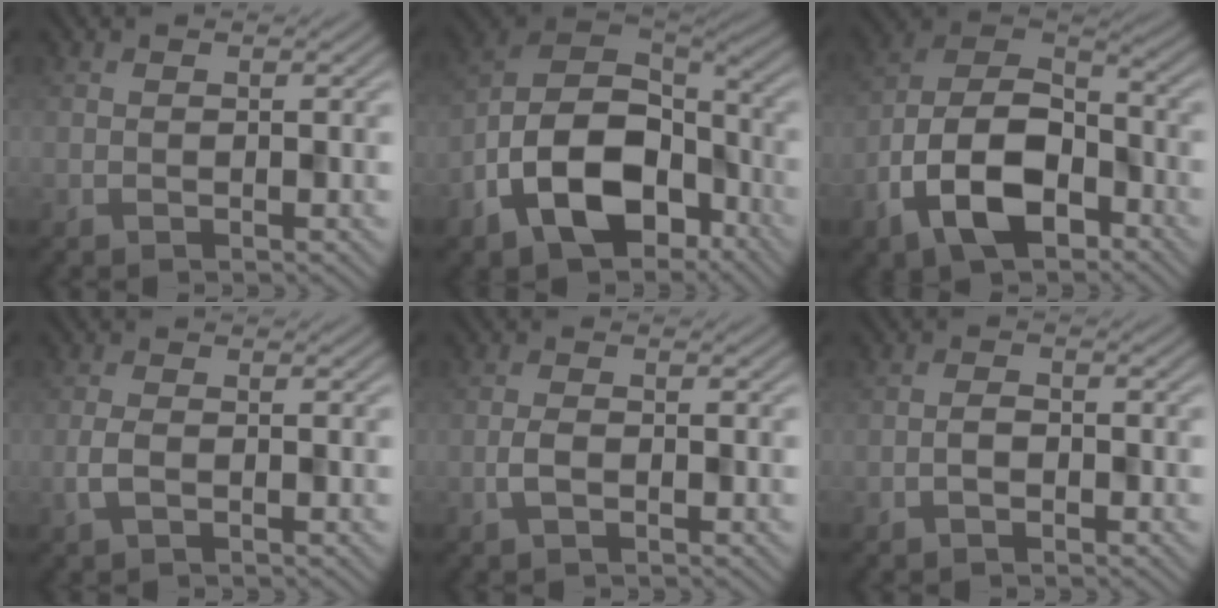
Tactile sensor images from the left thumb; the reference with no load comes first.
{"total": 15.7, "force": [-6.8, 9.8, 10.3], "torque": [-0.220, -0.032, -0.132]}
{"total": 13.3, "force": [-6.5, 7.3, 9.0], "torque": [-0.198, -0.017, -0.137]}
{"total": 2.2, "force": [-0.8, 1.0, 1.8], "torque": [-0.045, 0.000, -0.019]}
{"total": 1.9, "force": [-0.8, 0.9, 1.5], "torque": [-0.033, 0.003, -0.019]}
{"total": 1.7, "force": [-1.0, 0.8, 1.1], "torque": [-0.020, 0.005, -0.020]}